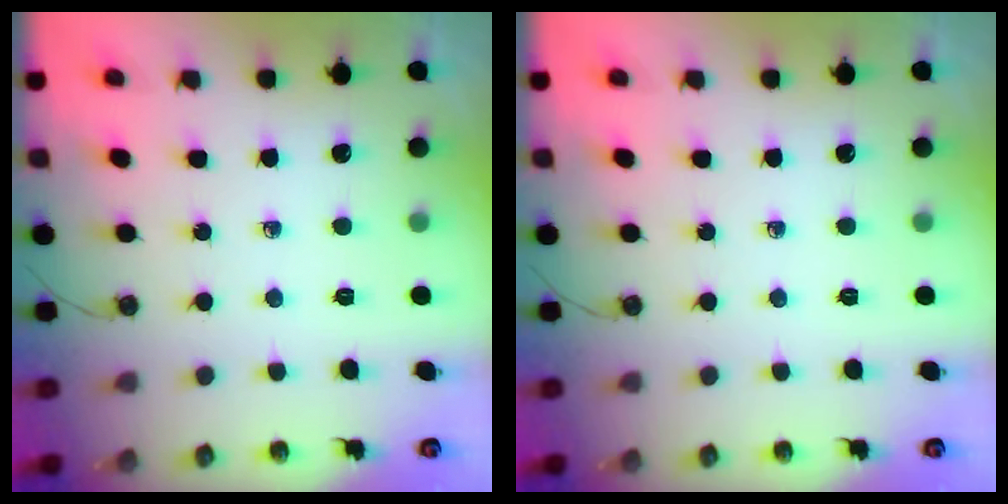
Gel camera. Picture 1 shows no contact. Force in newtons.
{"total": 0.0}